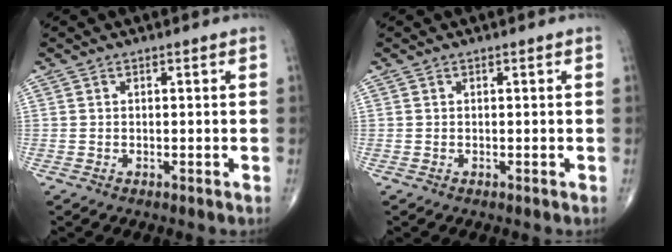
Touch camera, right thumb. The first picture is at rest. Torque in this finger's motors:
{"motor_torque": [-0.06, 0.05, 0.00, 0.00, 0.00]}